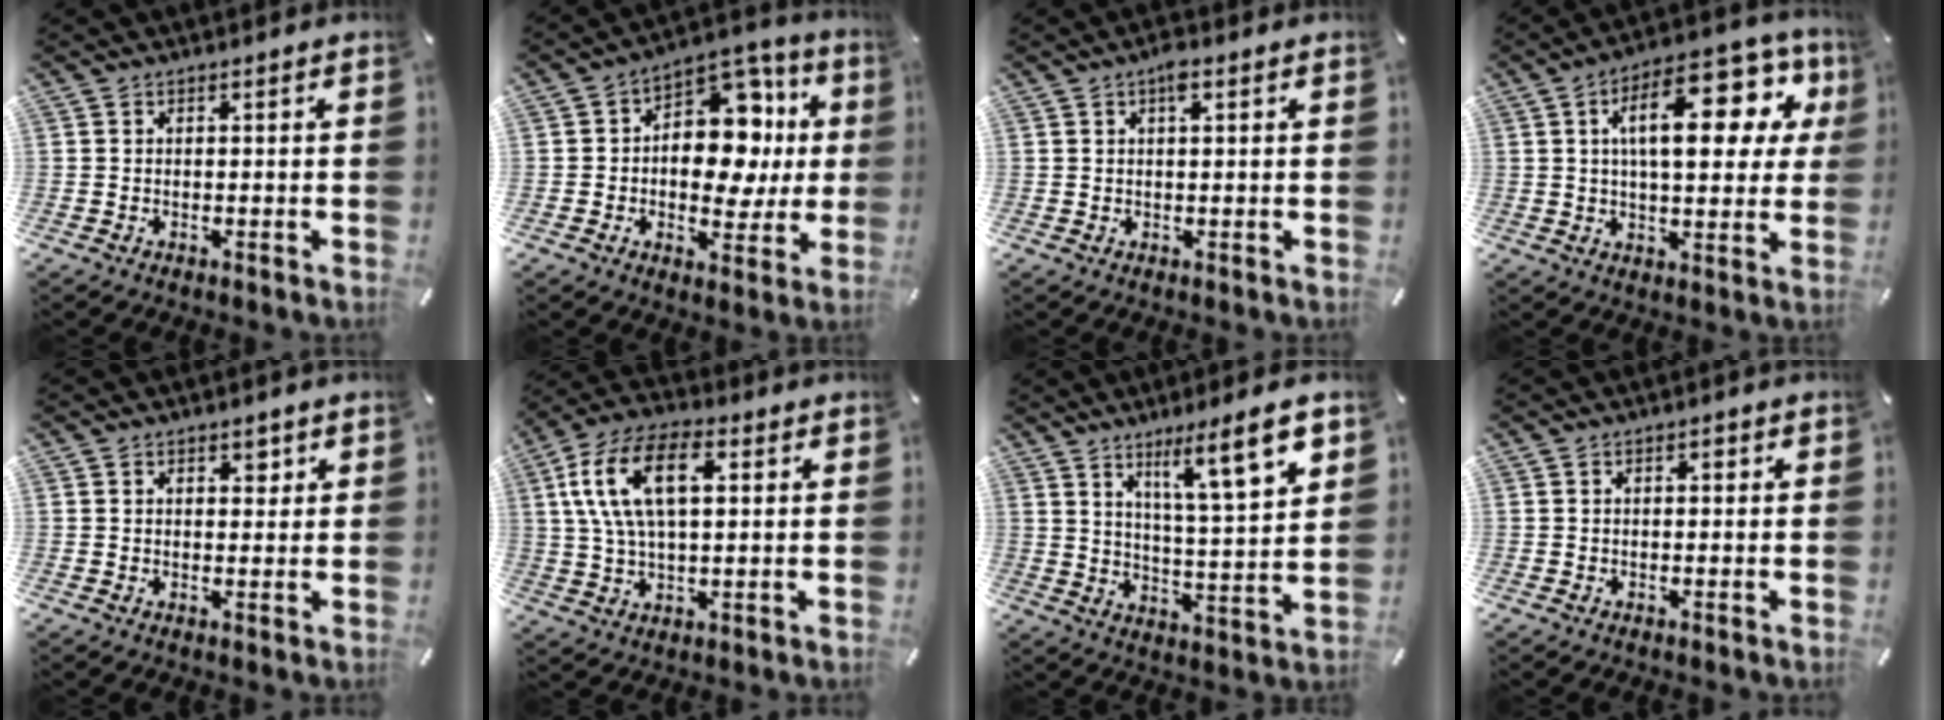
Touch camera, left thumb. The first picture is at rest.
{"total": 15.0, "force": [1.2, 10.6, 10.5], "torque": [-0.125, -0.017, 0.021]}
{"total": 2.7, "force": [1.1, 1.0, 2.2], "torque": [-0.040, 0.003, 0.016]}
{"total": 20.5, "force": [7.1, 9.3, 16.8], "torque": [-0.252, -0.017, 0.109]}
{"total": 2.6, "force": [1.2, 1.8, 1.4], "torque": [-0.007, -0.005, 0.015]}
{"total": 14.8, "force": [4.4, 7.9, 11.6], "torque": [-0.252, 0.007, 0.073]}
{"total": 12.8, "force": [8.1, 2.2, 9.7], "torque": [-0.141, -0.050, 0.125]}
{"total": 1.2, "force": [0.3, 0.8, 0.9], "torque": [-0.019, 0.006, 0.003]}